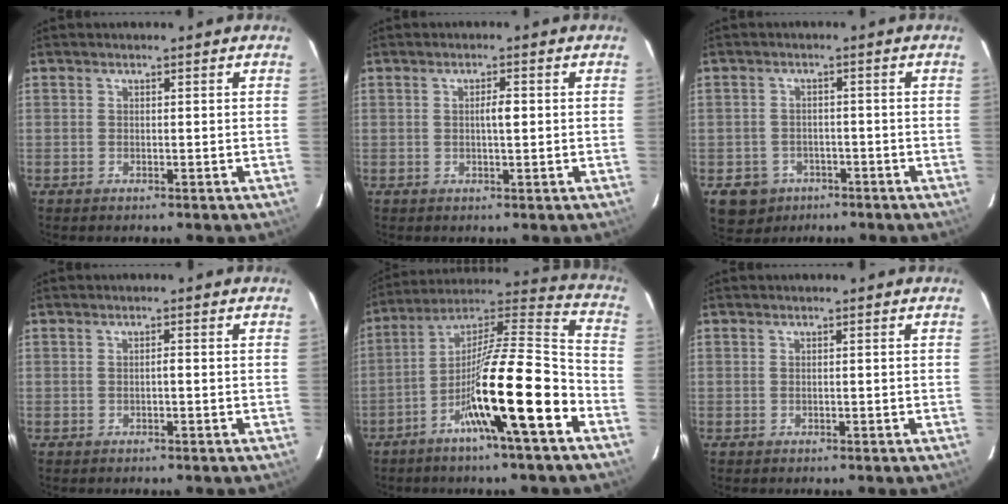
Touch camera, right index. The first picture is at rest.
{"total": 2.0, "force": [0.1, 0.4, 2.0], "torque": [-0.034, 0.003, 0.002]}
{"total": 4.9, "force": [-2.6, 4.2, 0.6], "torque": [-0.013, 0.009, -0.033]}
{"total": 0.5, "force": [-0.2, 0.1, 0.5], "torque": [-0.007, 0.002, -0.003]}
{"total": 18.1, "force": [-7.8, 0.4, 16.3], "torque": [-0.279, -0.001, -0.135]}
{"total": 0.0}